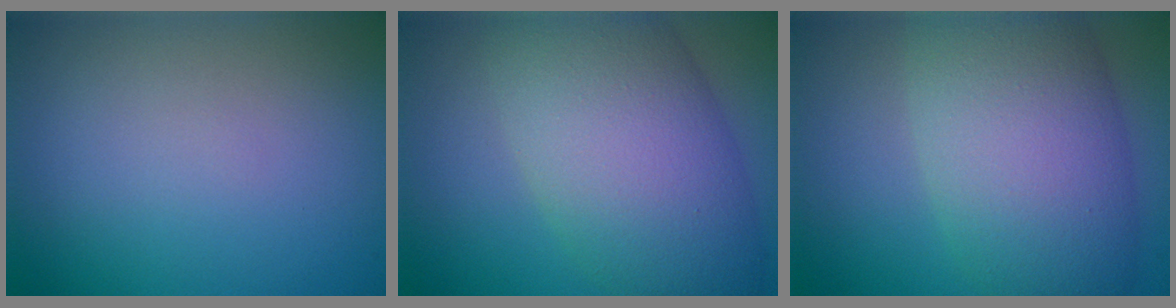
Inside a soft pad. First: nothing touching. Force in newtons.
{"total": 10.4, "press": 10.4, "slide": 0.2}
{"total": 10.1, "press": 10.1, "slide": 0.1}